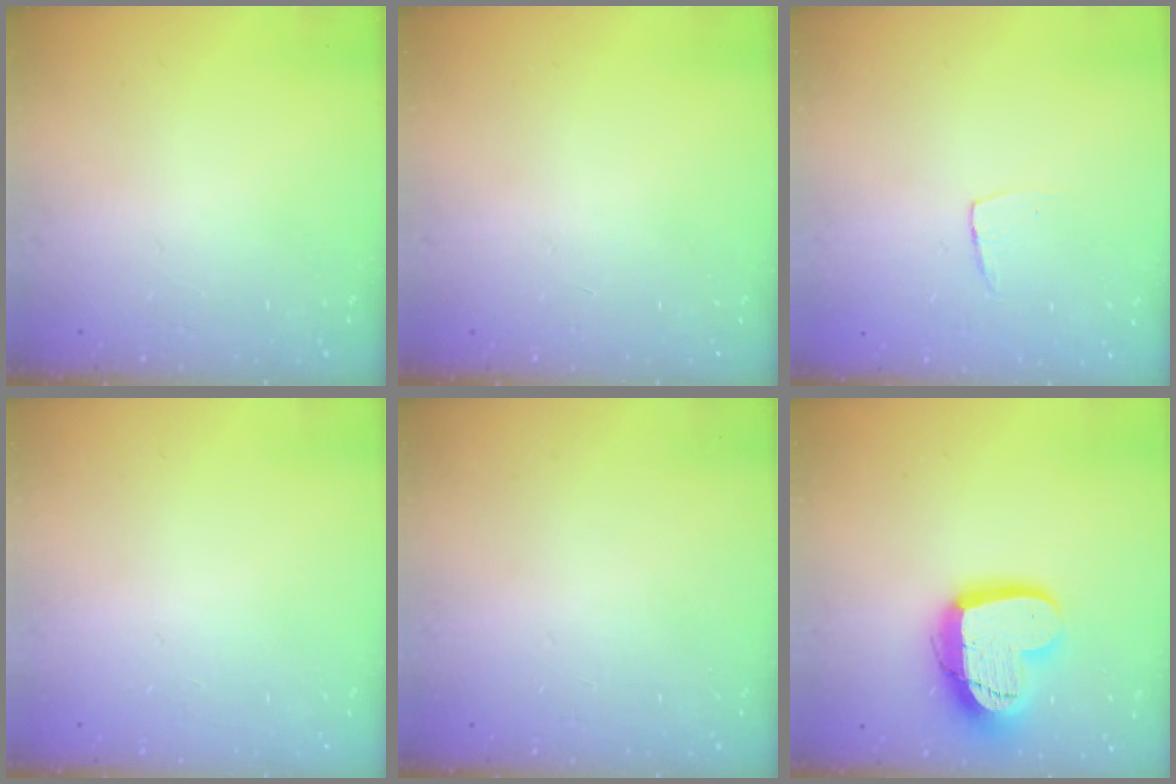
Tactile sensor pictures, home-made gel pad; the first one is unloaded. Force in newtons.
{"total": 0.0}
{"total": 3.8, "press": 3.7, "slide": 0.3}
{"total": 0.0}
{"total": 0.0}
{"total": 16.4, "press": 16.3, "slide": 1.4}